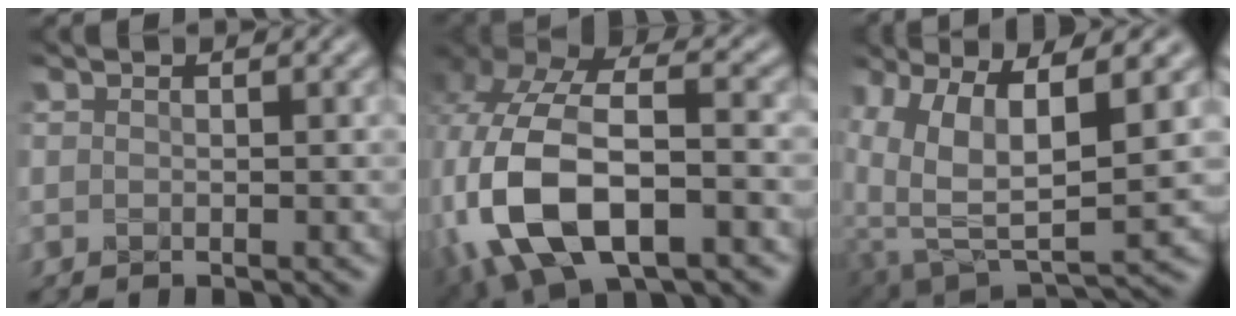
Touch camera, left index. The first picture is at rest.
{"total": 12.8, "force": [-4.1, 7.5, 9.5], "torque": [-0.223, -0.008, -0.074]}
{"total": 10.0, "force": [3.3, 4.4, 8.4], "torque": [-0.169, -0.010, 0.071]}